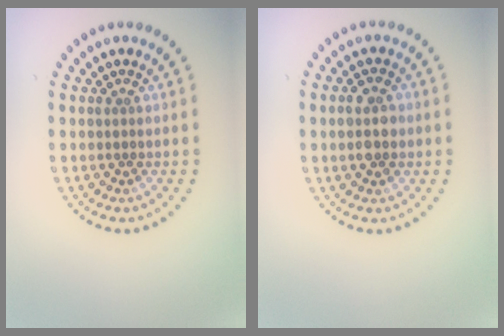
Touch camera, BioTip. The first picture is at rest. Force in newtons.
{"total": 2.8, "press": 2.8, "slide": 0.1}